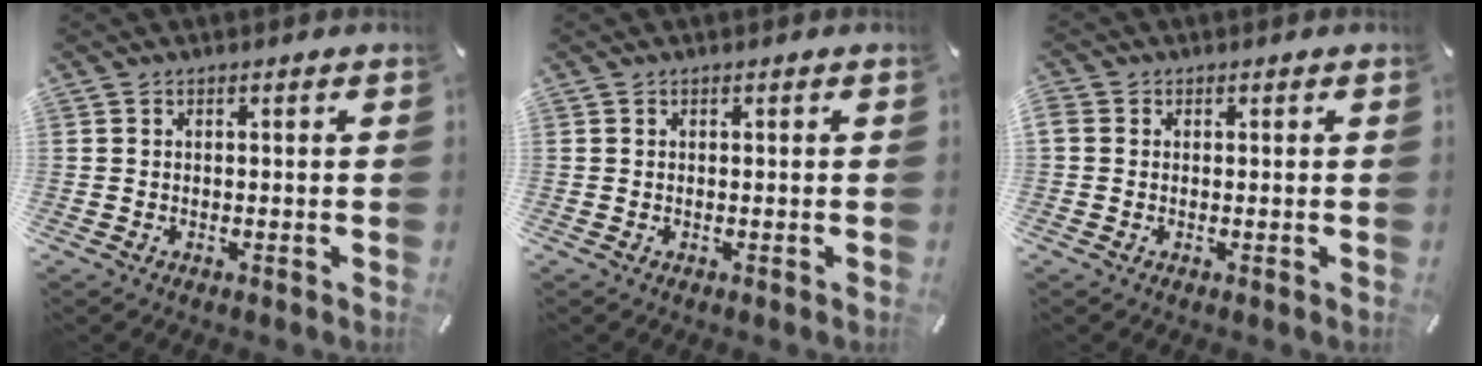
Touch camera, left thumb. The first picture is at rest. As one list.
[{"total": 0.0}, {"total": 1.3, "force": [-0.1, 1.2, 0.4], "torque": [-0.006, 0.007, -0.004]}]